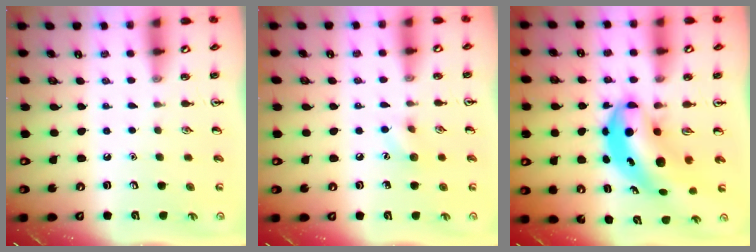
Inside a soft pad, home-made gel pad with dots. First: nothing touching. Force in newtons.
{"total": 6.6, "press": 6.4, "slide": 1.9}
{"total": 8.2, "press": 7.9, "slide": 2.3}